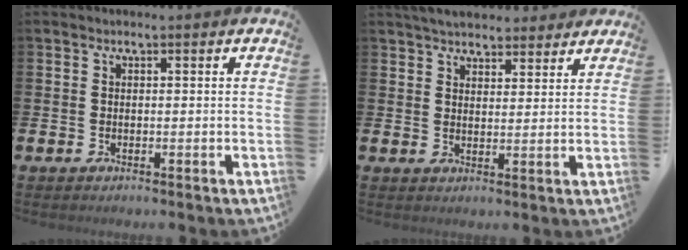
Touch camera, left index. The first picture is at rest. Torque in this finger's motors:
{"motor_torque": [1.07, -1.07, 0.62, 0.21]}